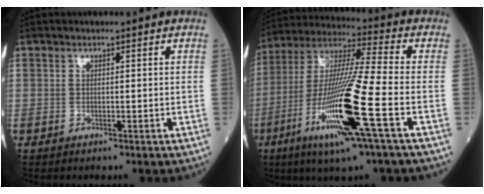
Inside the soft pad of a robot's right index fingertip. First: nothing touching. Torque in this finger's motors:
{"motor_torque": [1.30, -0.84, 1.06, 0.21]}